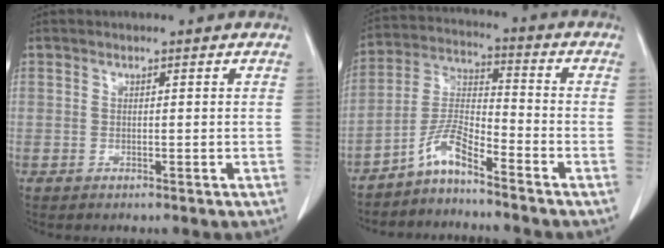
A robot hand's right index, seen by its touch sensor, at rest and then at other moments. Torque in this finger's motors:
{"motor_torque": [0.37, -0.32, 0.29, 0.08]}